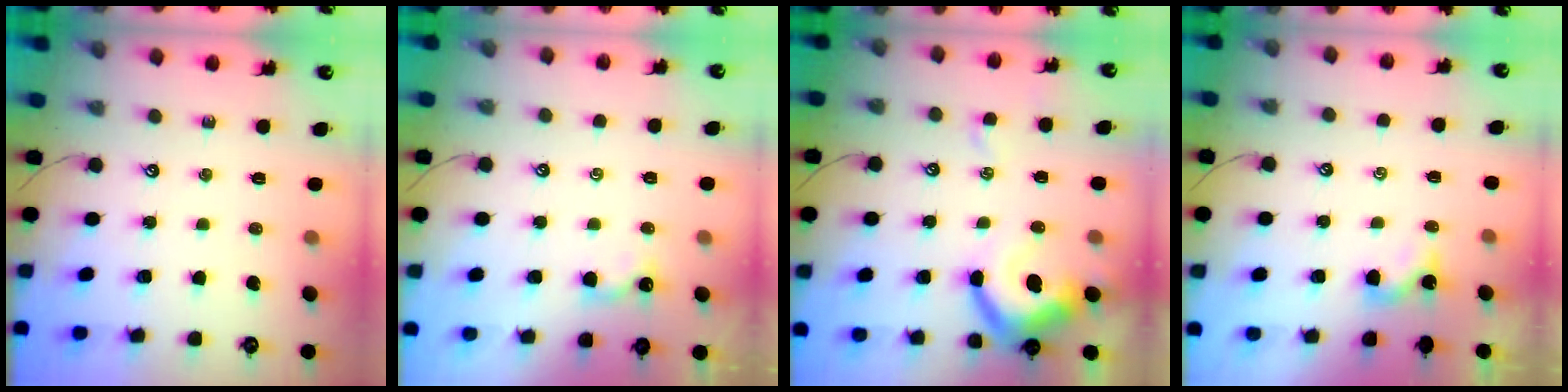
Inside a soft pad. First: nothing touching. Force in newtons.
{"total": 1.4, "press": 1.4, "slide": 0.2}
{"total": 9.5, "press": 9.4, "slide": 1.6}
{"total": 1.8, "press": 1.7, "slide": 0.3}